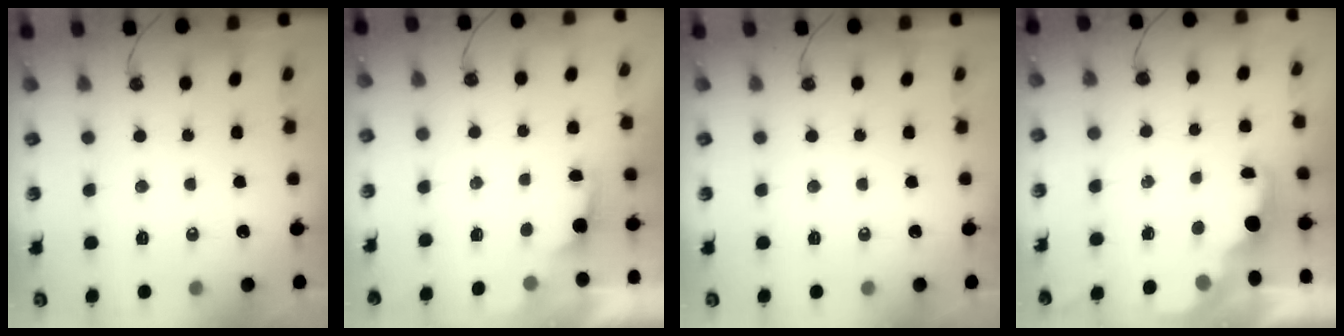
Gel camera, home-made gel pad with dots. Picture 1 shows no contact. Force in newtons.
{"total": 1.4, "press": 1.2, "slide": 0.8}
{"total": 0.0}
{"total": 2.2, "press": 2.0, "slide": 0.8}